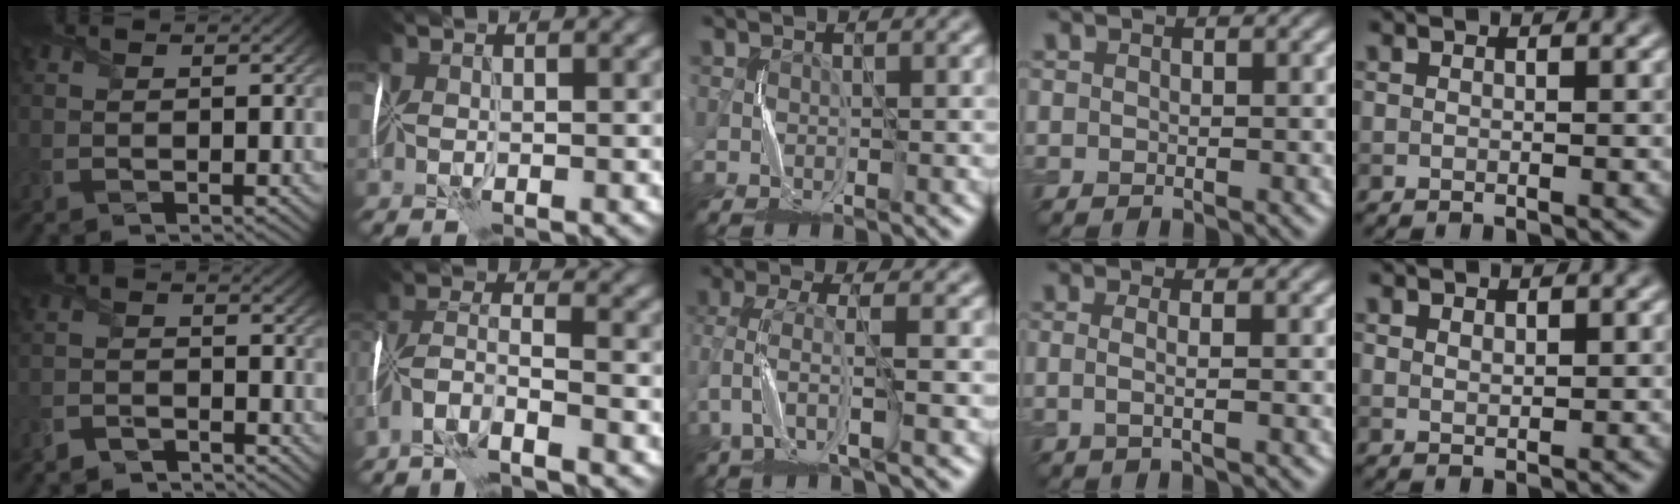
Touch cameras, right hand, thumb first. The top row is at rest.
{"thumb": {"total": 4.1, "force": [-4.1, 0.3, 0.3], "torque": [-0.004, -0.002, -0.089]}, "index": {"total": 4.1, "force": [-3.0, 0.8, 2.7], "torque": [-0.056, 0.005, -0.068]}, "middle": {"total": 3.6, "force": [-1.3, 1.0, 3.2], "torque": [-0.082, 0.004, -0.030]}, "ring": {"total": 1.8, "force": [-0.1, 0.6, 1.7], "torque": [-0.028, -0.008, -0.011]}, "little": {"total": 0.9, "force": [0.6, 0.5, 0.4], "torque": [-0.008, -0.002, 0.012]}}